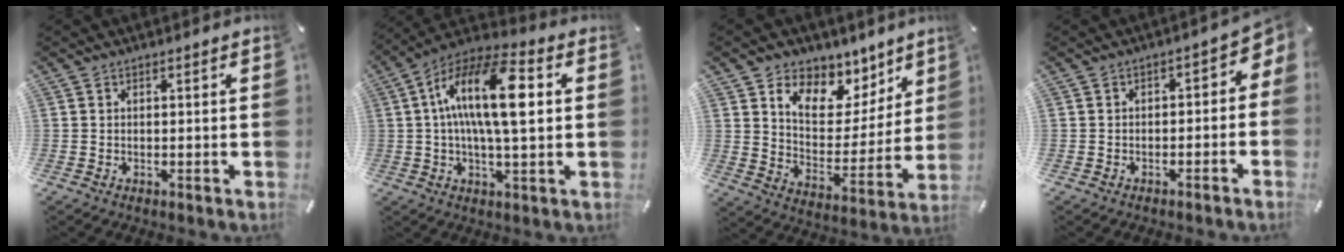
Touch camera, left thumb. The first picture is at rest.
{"total": 17.4, "force": [2.8, 6.5, 15.9], "torque": [-0.311, 0.000, 0.042]}
{"total": 10.2, "force": [7.1, 6.9, 2.6], "torque": [-0.041, -0.074, 0.129]}
{"total": 3.3, "force": [-1.1, 2.2, 2.1], "torque": [-0.028, -0.001, -0.031]}